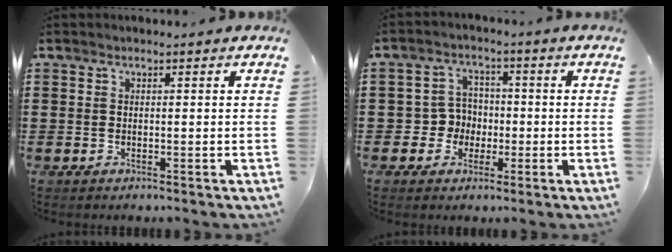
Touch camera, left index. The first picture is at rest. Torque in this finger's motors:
{"motor_torque": [-0.05, 0.14, 0.01, -0.01]}